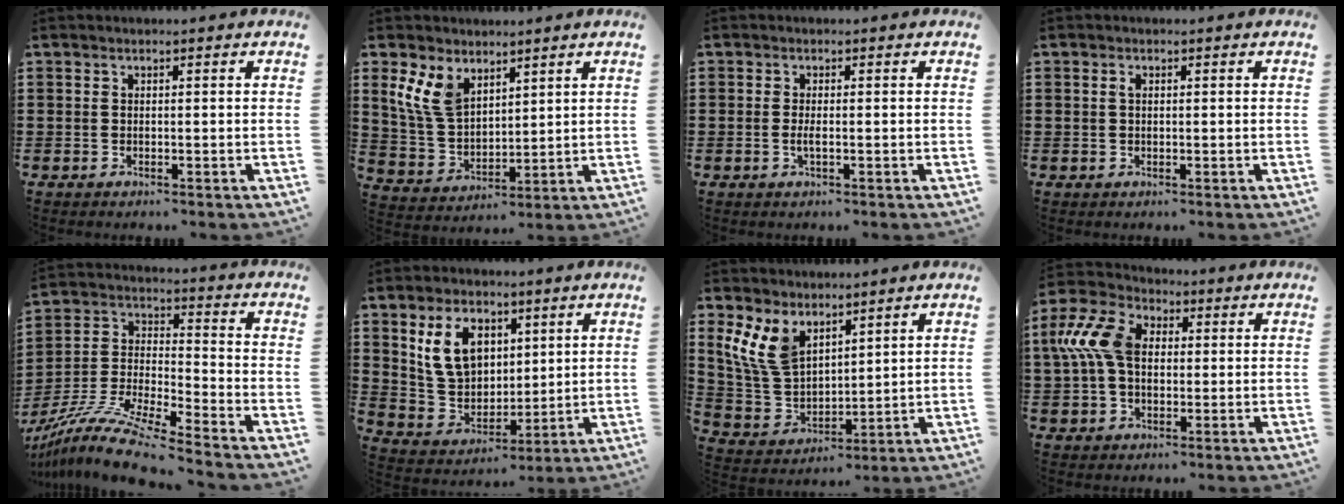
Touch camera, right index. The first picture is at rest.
{"total": 7.6, "force": [4.5, 4.4, 4.3], "torque": [-0.126, -0.007, 0.081]}
{"total": 1.4, "force": [-0.3, 0.3, 1.3], "torque": [-0.032, -0.003, -0.008]}
{"total": 0.9, "force": [0.2, 0.6, 0.7], "torque": [-0.015, 0.003, 0.003]}
{"total": 11.0, "force": [-9.9, 0.3, 4.8], "torque": [-0.111, 0.002, -0.203]}
{"total": 9.7, "force": [4.0, 6.7, 5.7], "torque": [-0.127, 0.013, 0.073]}
{"total": 8.9, "force": [5.2, 5.1, 5.0], "torque": [-0.143, -0.012, 0.096]}
{"total": 9.5, "force": [1.2, 6.1, 7.1], "torque": [-0.193, 0.001, 0.012]}